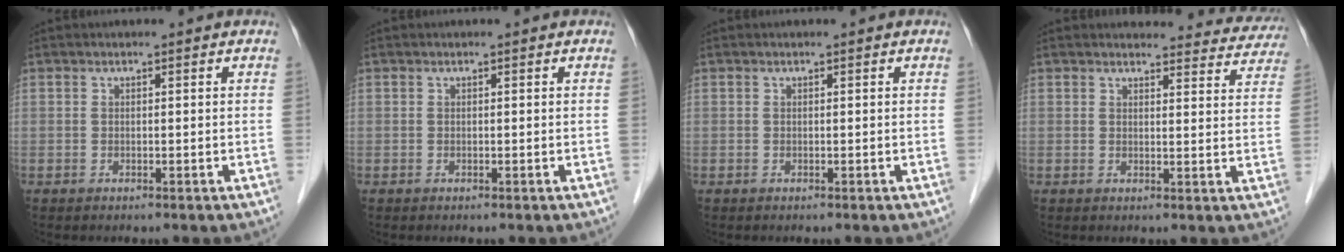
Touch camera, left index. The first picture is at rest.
{"total": 0.0}
{"total": 0.0}
{"total": 13.1, "force": [12.6, 3.1, 1.2], "torque": [0.027, -0.037, 0.111]}